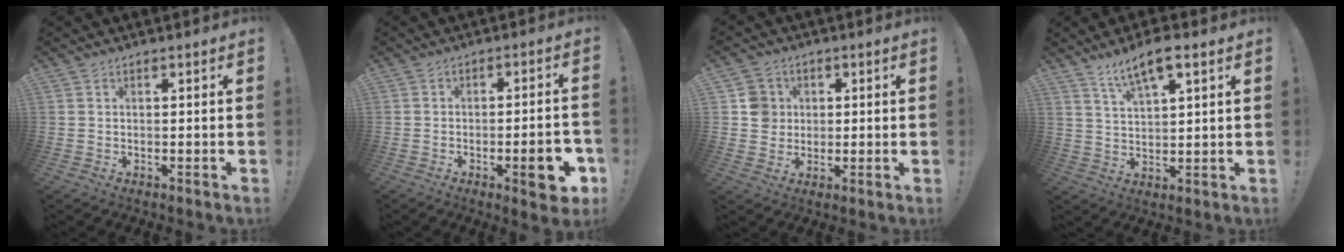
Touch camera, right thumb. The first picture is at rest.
{"total": 10.0, "force": [-3.8, 2.5, 8.8], "torque": [-0.104, 0.006, -0.057]}
{"total": 8.3, "force": [1.1, 7.9, 2.2], "torque": [-0.012, -0.003, 0.025]}
{"total": 8.5, "force": [5.7, 2.2, 5.8], "torque": [-0.102, -0.024, 0.099]}